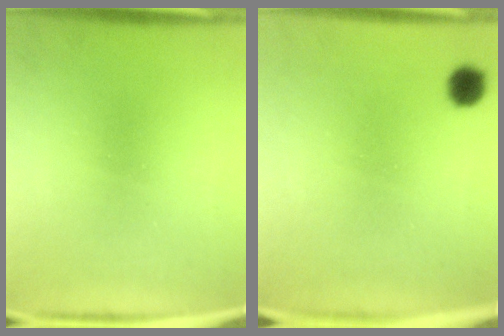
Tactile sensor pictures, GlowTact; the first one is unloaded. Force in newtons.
{"total": 3.3}